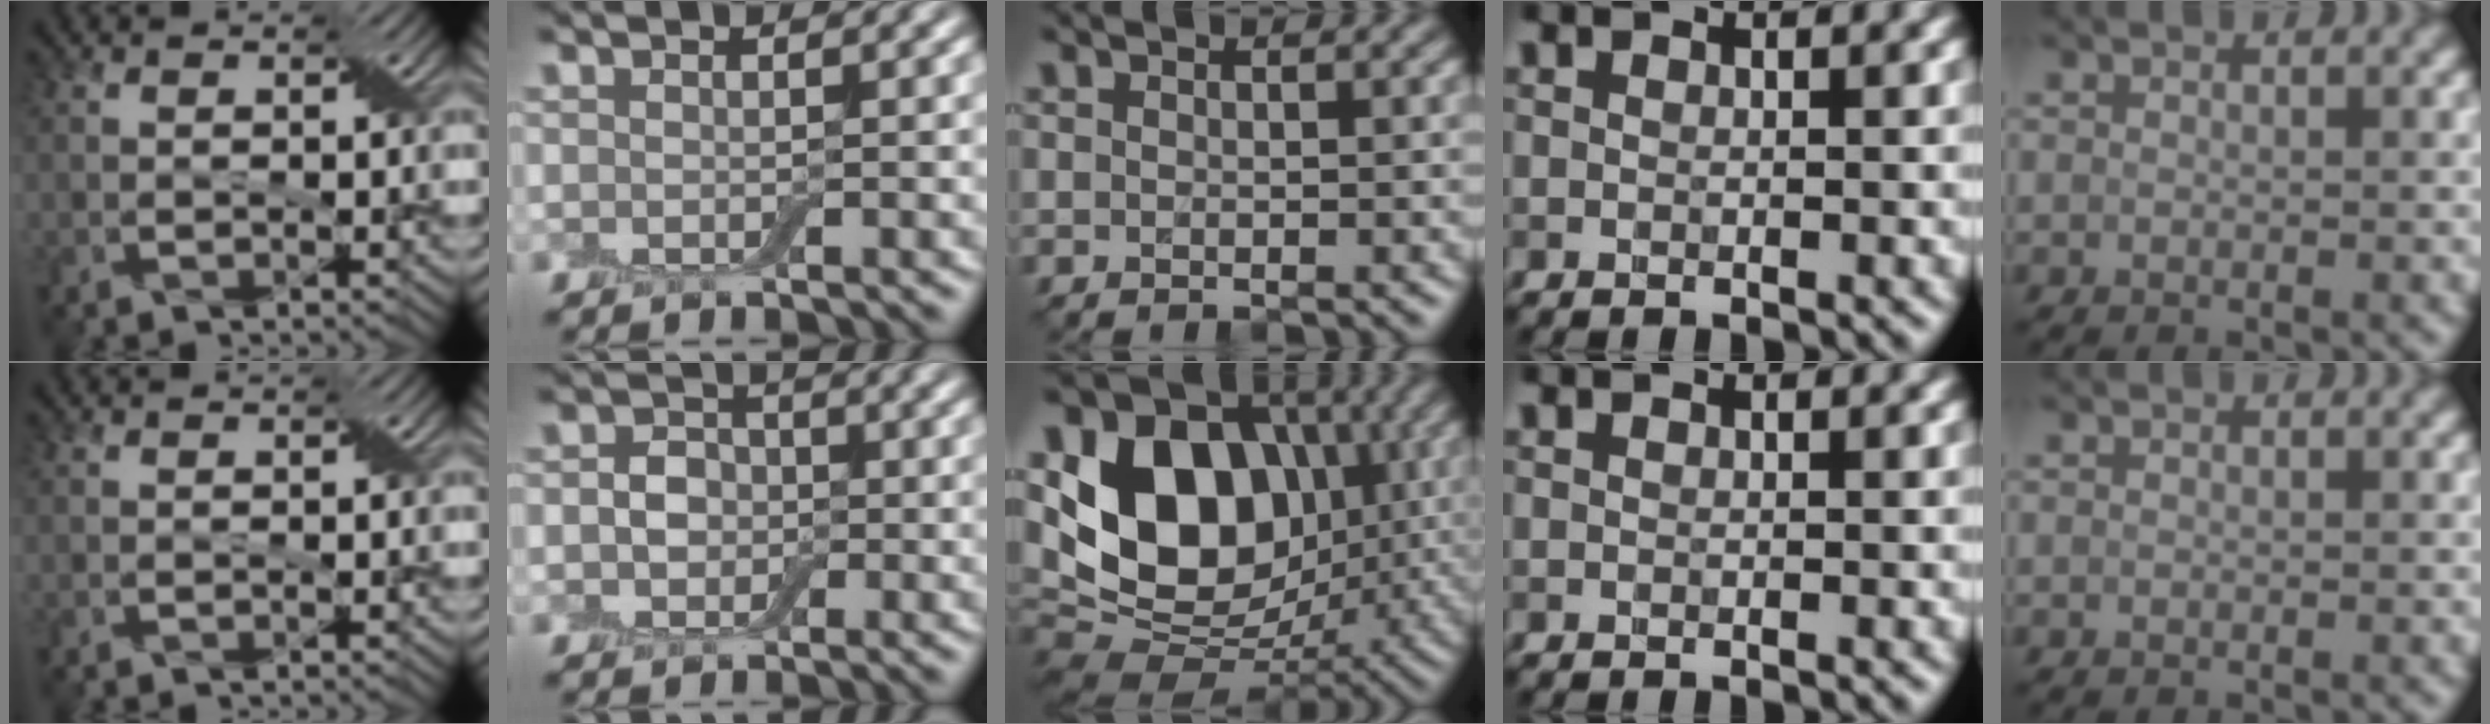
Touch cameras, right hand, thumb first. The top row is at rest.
{"index": {"total": 2.8, "force": [-0.2, 2.4, 1.4], "torque": [-0.012, 0.000, -0.016]}, "middle": {"total": 13.1, "force": [1.9, 9.8, 8.6], "torque": [-0.141, -0.005, 0.025]}}